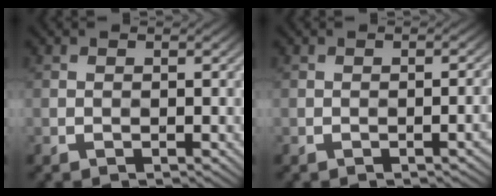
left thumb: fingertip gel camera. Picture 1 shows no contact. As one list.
[{"total": 2.1, "force": [-1.3, 0.4, 1.6], "torque": [-0.011, 0.010, -0.016]}]